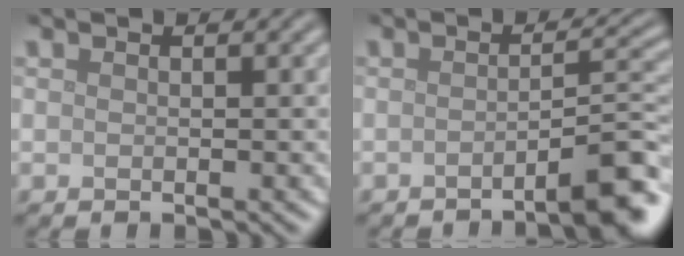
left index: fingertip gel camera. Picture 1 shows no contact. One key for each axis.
{"total": 4.9, "fx": -2.7, "fy": 0.8, "fz": 4.0, "tx": -0.043, "ty": 0.016, "tz": -0.046}